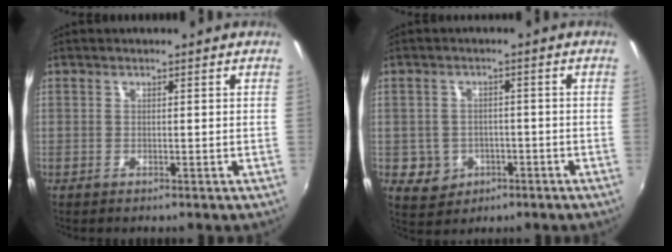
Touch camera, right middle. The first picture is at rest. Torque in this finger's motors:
{"motor_torque": [-0.22, -0.09, -0.06, -0.01]}